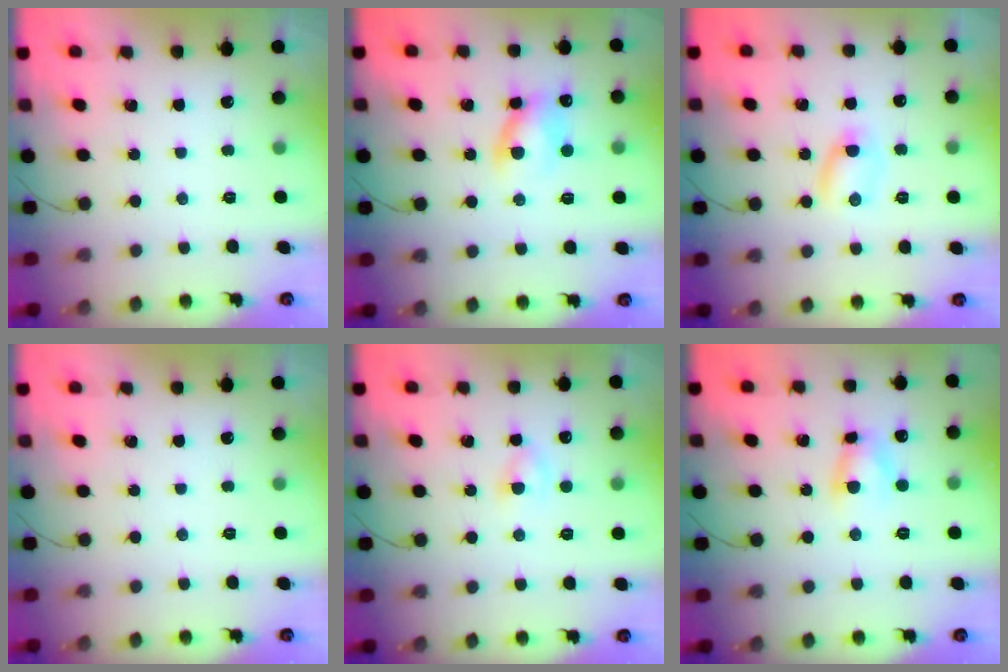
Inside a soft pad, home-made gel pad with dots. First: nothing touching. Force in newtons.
{"total": 8.6, "press": 8.4, "slide": 1.5}
{"total": 3.7, "press": 3.5, "slide": 1.2}
{"total": 0.0}
{"total": 2.4, "press": 2.2, "slide": 1.0}
{"total": 4.6, "press": 4.5, "slide": 0.6}